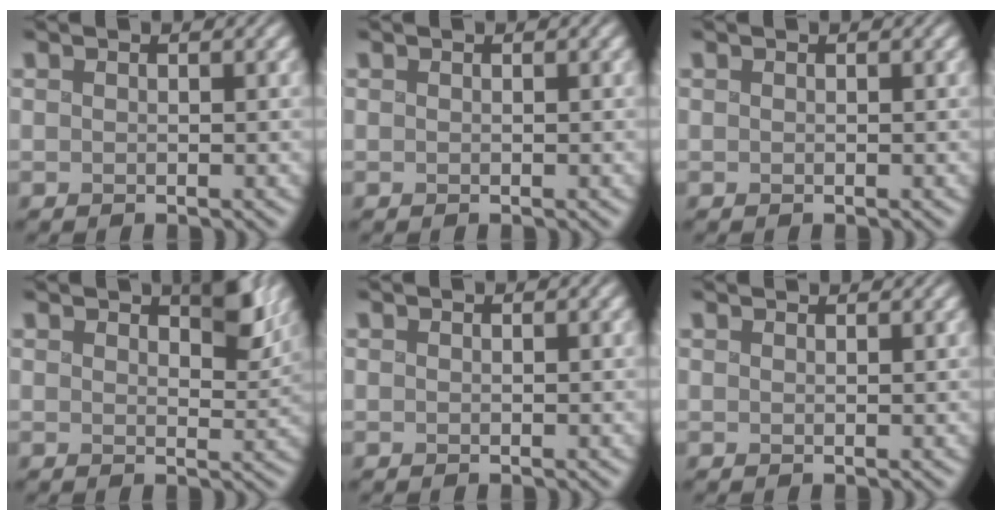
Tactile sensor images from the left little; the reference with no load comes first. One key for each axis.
{"total": 0.0}
{"total": 0.0}
{"total": 3.8, "fx": 2.5, "fy": 1.4, "fz": 2.5, "tx": -0.029, "ty": -0.002, "tz": 0.033}
{"total": 0.0}
{"total": 1.6, "fx": 1.6, "fy": 0.1, "fz": 0.4, "tx": -0.003, "ty": 0.003, "tz": 0.017}